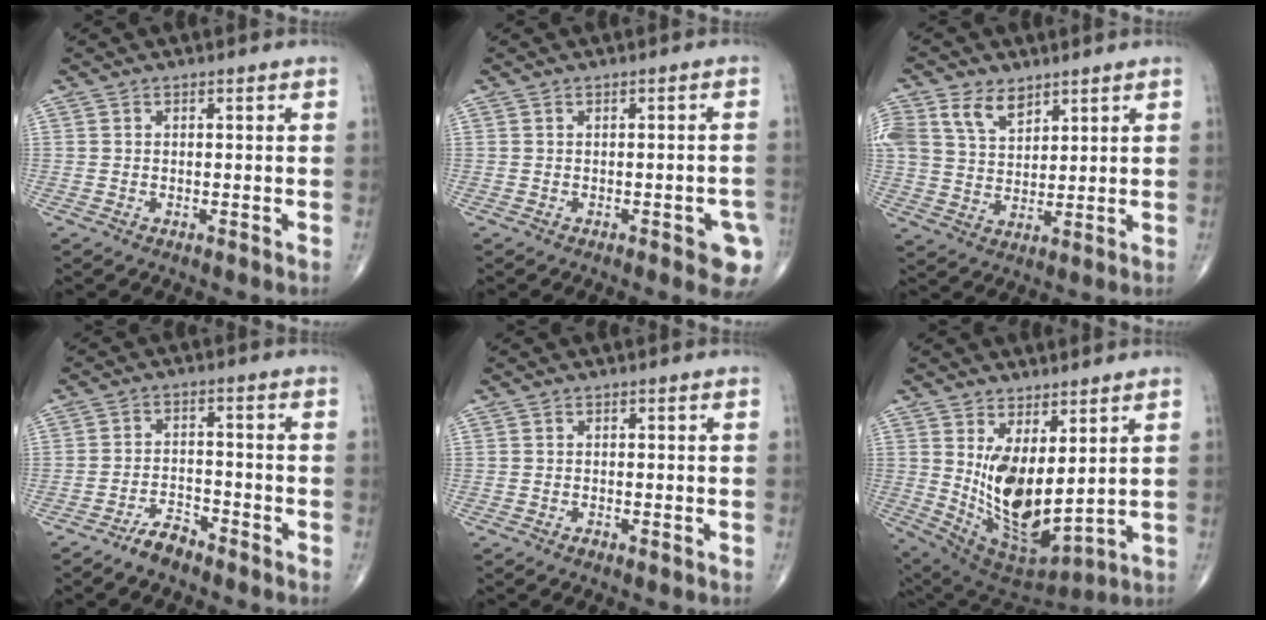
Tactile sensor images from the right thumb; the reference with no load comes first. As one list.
[{"total": 6.1, "force": [-2.5, 2.1, 5.2], "torque": [-0.046, 0.004, -0.028]}, {"total": 10.8, "force": [5.9, 7.0, 5.6], "torque": [-0.106, -0.008, 0.121]}, {"total": 4.4, "force": [-3.7, 1.4, 1.8], "torque": [-0.031, 0.020, -0.071]}, {"total": 0.9, "force": [-0.5, 0.4, 0.7], "torque": [-0.014, 0.000, -0.008]}, {"total": 14.6, "force": [3.0, 6.8, 12.5], "torque": [-0.211, -0.044, 0.083]}]